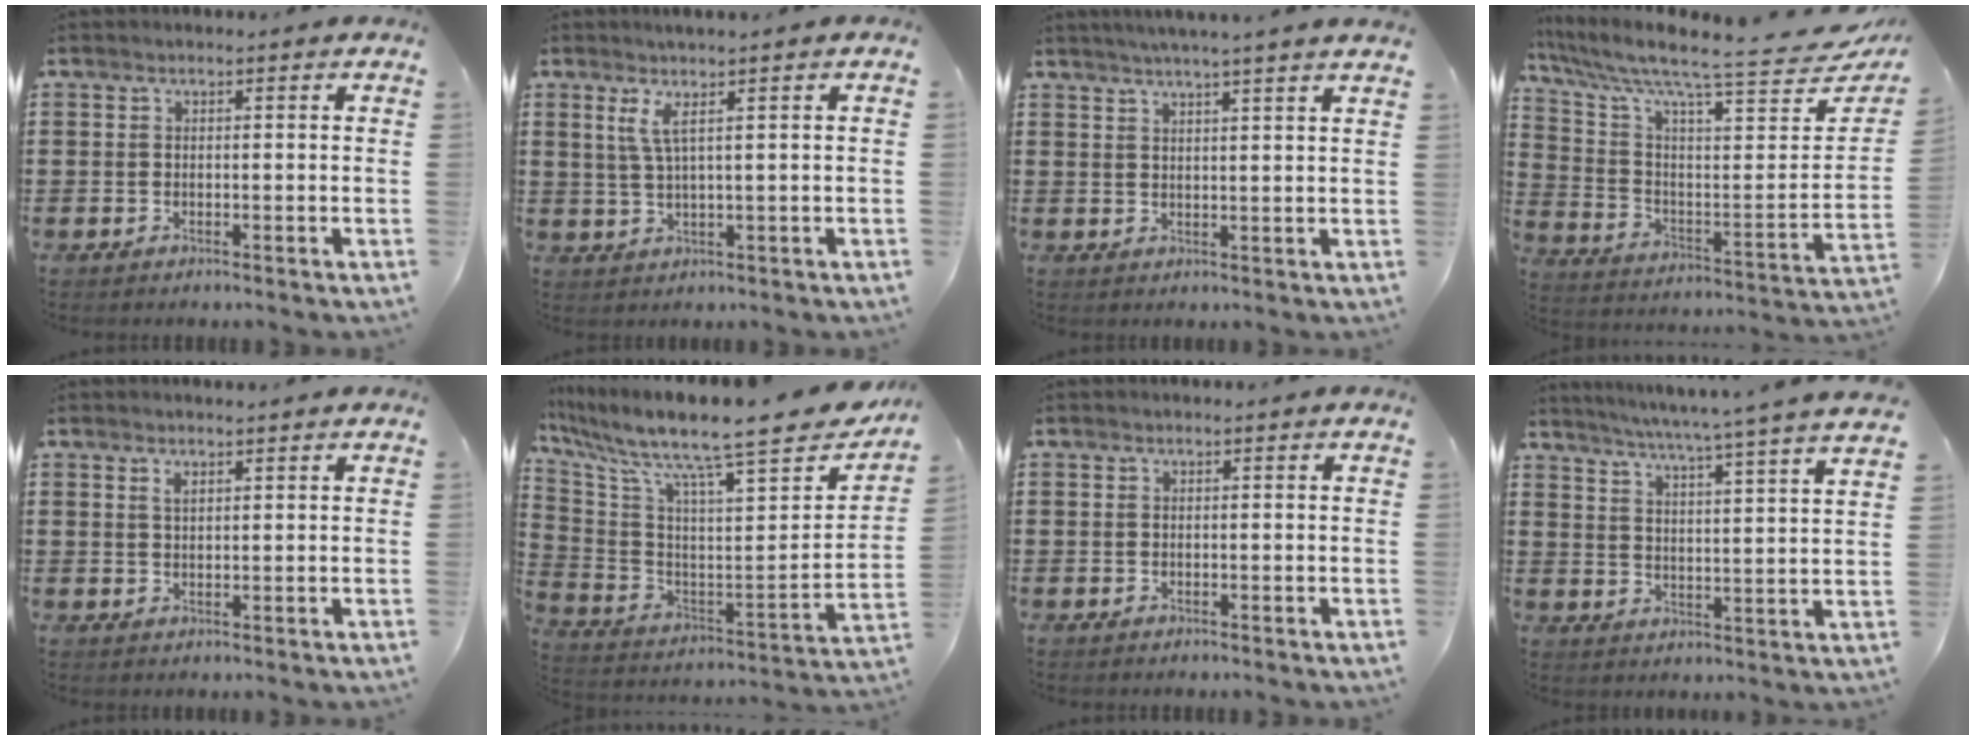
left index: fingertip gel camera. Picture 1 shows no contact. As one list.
[{"total": 3.4, "force": [1.3, 0.0, 3.1], "torque": [-0.073, -0.006, 0.021]}, {"total": 3.2, "force": [2.8, -1.0, 1.0], "torque": [-0.025, -0.007, 0.050]}, {"total": 7.3, "force": [6.2, 0.1, 3.9], "torque": [-0.099, -0.067, 0.095]}, {"total": 1.5, "force": [1.2, 0.5, 0.8], "torque": [-0.018, 0.003, 0.021]}, {"total": 12.0, "force": [9.9, 0.8, 6.7], "torque": [-0.136, -0.085, 0.148]}, {"total": 0.0}, {"total": 5.1, "force": [4.5, -1.7, 1.8], "torque": [-0.053, -0.043, 0.068]}]